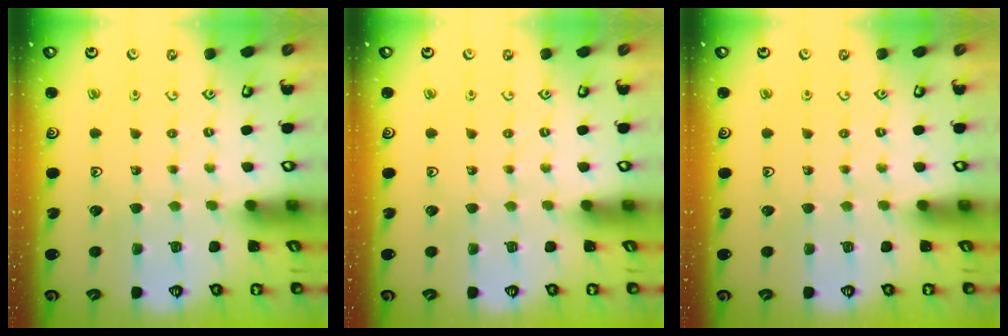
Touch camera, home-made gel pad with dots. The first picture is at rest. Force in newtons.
{"total": 0.0}
{"total": 0.0}